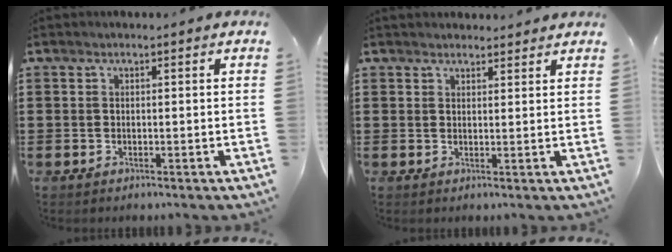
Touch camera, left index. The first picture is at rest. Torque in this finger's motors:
{"motor_torque": [-0.01, 0.31, -0.02, -0.11]}